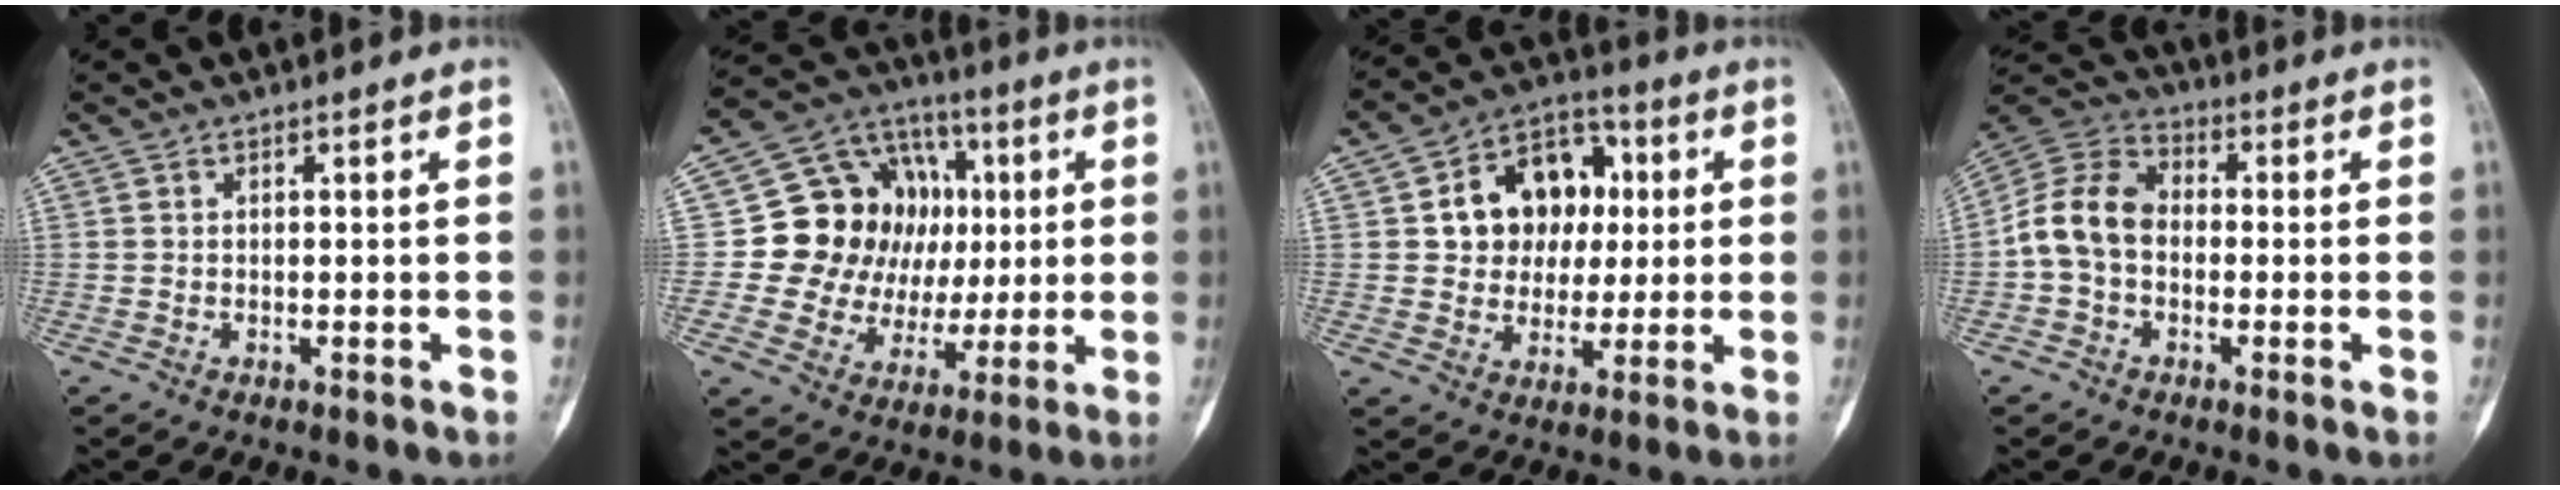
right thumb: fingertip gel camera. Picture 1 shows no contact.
{"total": 18.3, "force": [1.8, 15.5, 9.5], "torque": [-0.099, 0.027, 0.047]}
{"total": 14.1, "force": [2.4, 11.2, 8.2], "torque": [-0.076, 0.014, 0.038]}
{"total": 10.4, "force": [-1.1, 7.7, 6.9], "torque": [-0.123, 0.033, -0.035]}